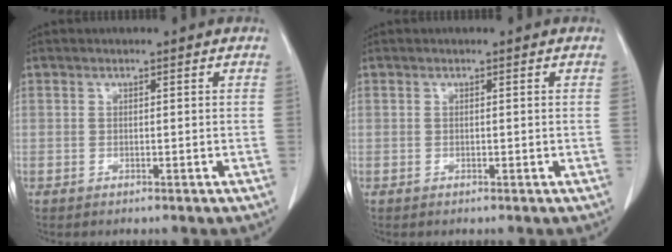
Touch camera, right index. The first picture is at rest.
{"total": 0.0}